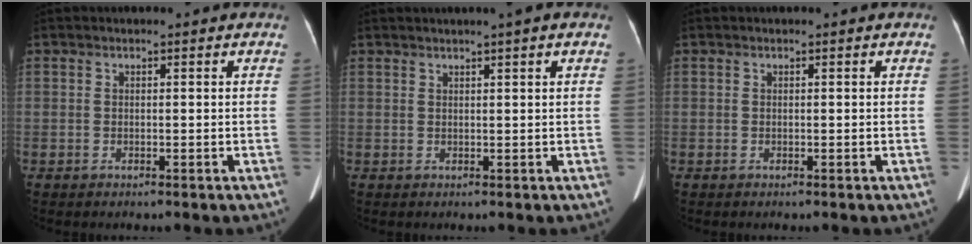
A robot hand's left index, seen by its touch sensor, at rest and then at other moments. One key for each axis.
{"total": 2.3, "fx": 1.5, "fy": -0.2, "fz": 1.7, "tx": -0.029, "ty": 0.014, "tz": 0.025}
{"total": 0.0}